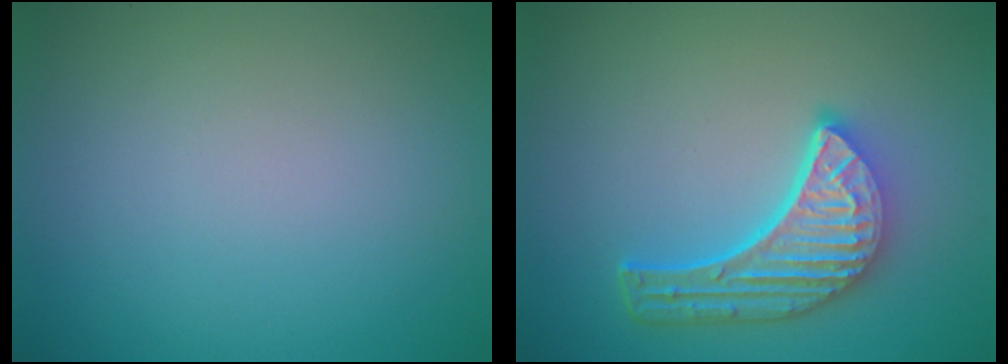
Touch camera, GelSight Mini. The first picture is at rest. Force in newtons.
{"total": 6.0, "press": 4.6, "slide": 3.9}